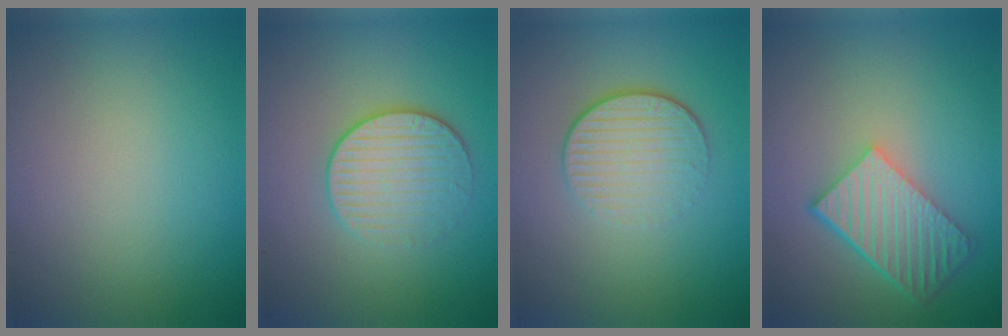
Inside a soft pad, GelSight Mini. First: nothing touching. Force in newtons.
{"total": 3.4, "press": 3.2, "slide": 1.2}
{"total": 4.2, "press": 2.8, "slide": 3.1}
{"total": 5.7, "press": 4.1, "slide": 3.9}